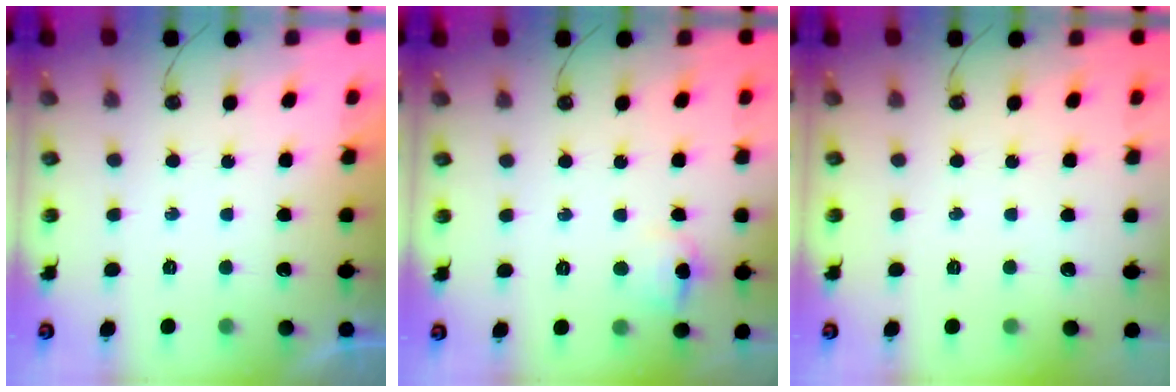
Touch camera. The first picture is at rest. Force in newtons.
{"total": 12.9, "press": 5.7, "slide": 11.5}
{"total": 0.0}